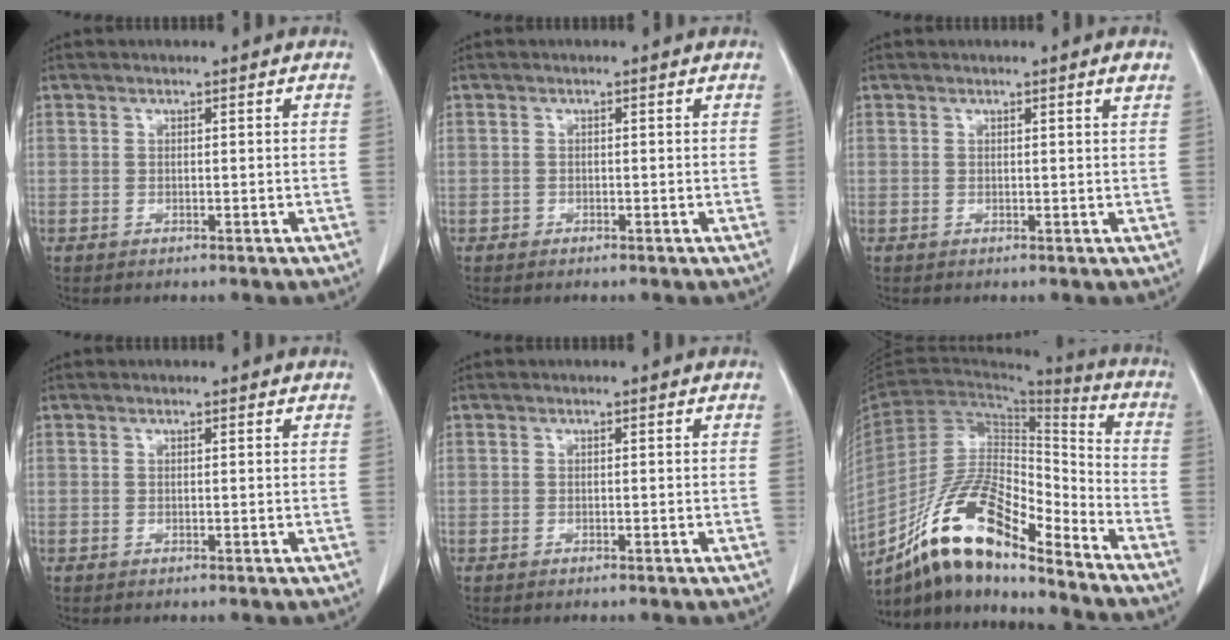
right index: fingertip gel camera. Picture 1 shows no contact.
{"total": 0.6, "force": [-0.3, 0.5, -0.1], "torque": [-0.001, 0.005, -0.008]}
{"total": 1.0, "force": [0.6, -0.2, 0.7], "torque": [-0.013, -0.005, 0.010]}
{"total": 0.6, "force": [0.6, 0.1, 0.1], "torque": [-0.006, -0.002, 0.001]}
{"total": 0.0}
{"total": 16.6, "force": [-12.1, 4.2, 10.6], "torque": [-0.193, 0.022, -0.215]}